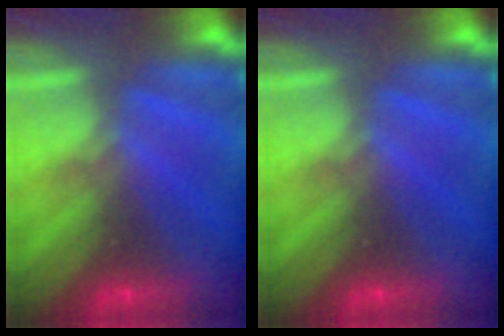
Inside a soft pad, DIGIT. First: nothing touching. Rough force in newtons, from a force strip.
{"total": 0.0}